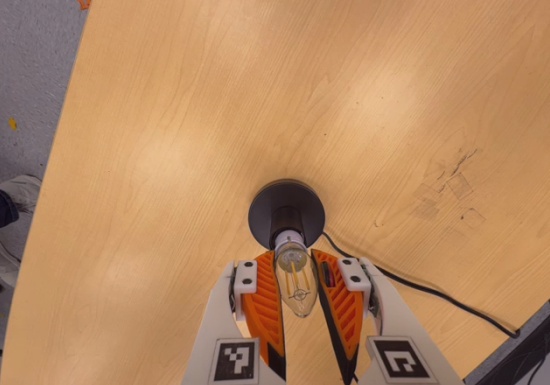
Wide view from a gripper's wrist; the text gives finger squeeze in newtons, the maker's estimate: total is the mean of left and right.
{"total": 14.6, "left": 14.9, "right": 14.3}